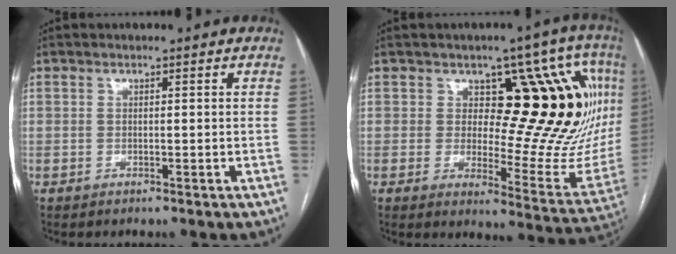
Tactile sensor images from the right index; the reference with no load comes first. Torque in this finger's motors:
{"motor_torque": [1.52, 0.62, 0.36, 0.05]}